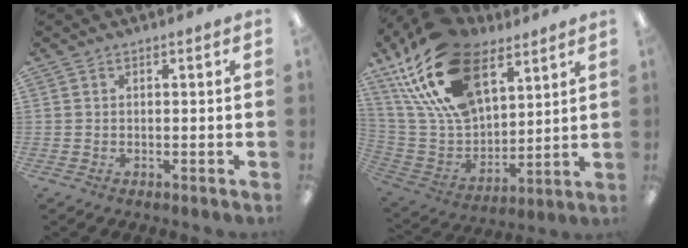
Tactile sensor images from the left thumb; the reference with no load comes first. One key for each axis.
{"total": 25.1, "fx": 14.4, "fy": 14.2, "fz": 14.8, "tx": -0.303, "ty": -0.062, "tz": 0.265}